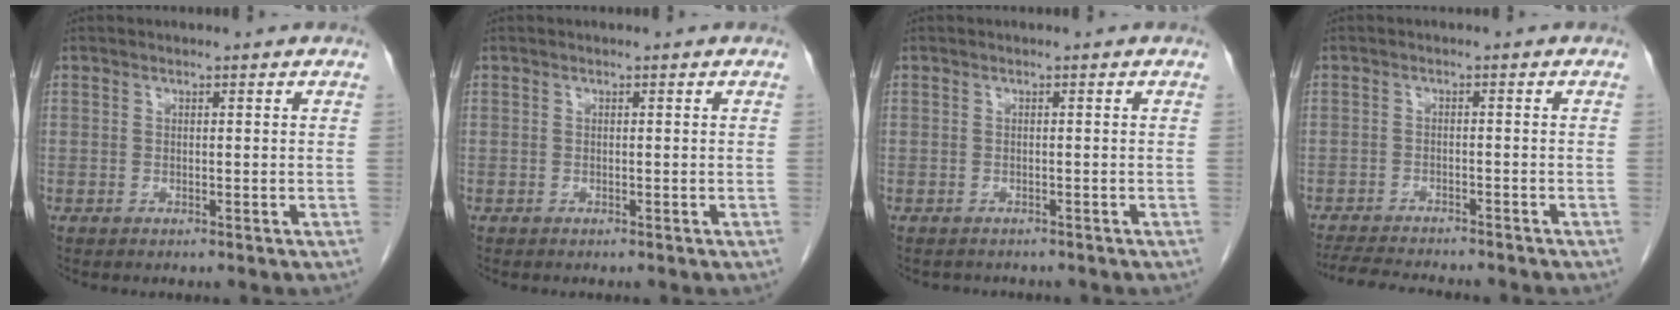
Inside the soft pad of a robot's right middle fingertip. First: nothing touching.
{"total": 0.0}
{"total": 2.4, "force": [-2.2, 1.0, 0.4], "torque": [-0.010, -0.002, -0.027]}
{"total": 10.3, "force": [-9.3, 1.3, 4.0], "torque": [-0.062, -0.012, -0.134]}